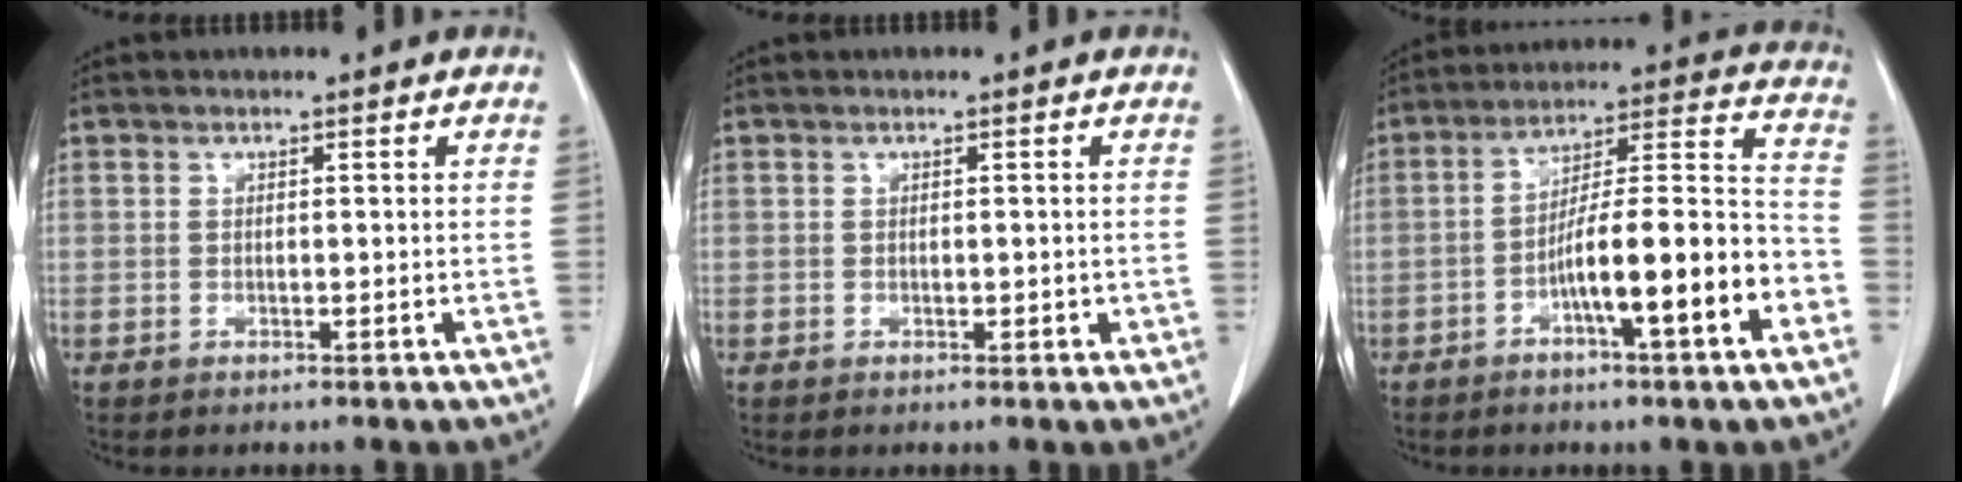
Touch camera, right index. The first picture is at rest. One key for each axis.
{"total": 1.1, "fx": -0.3, "fy": 0.7, "fz": 0.8, "tx": -0.008, "ty": 0.001, "tz": -0.002}
{"total": 14.3, "fx": -5.9, "fy": 1.2, "fz": 13.0, "tx": -0.204, "ty": 0.018, "tz": -0.092}